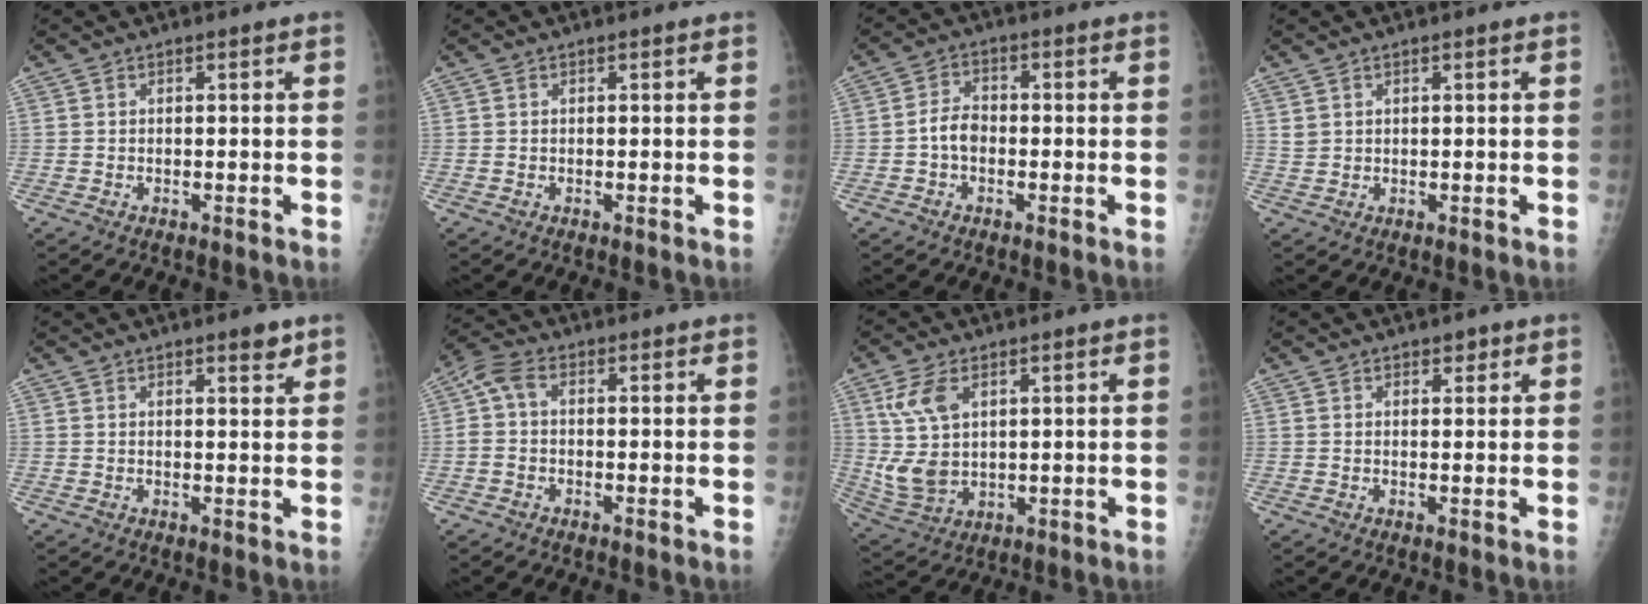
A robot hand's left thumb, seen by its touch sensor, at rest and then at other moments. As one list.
[{"total": 0.0}, {"total": 4.1, "force": [-1.1, 2.8, 2.7], "torque": [-0.039, 0.016, -0.026]}, {"total": 1.2, "force": [0.6, 1.0, 0.3], "torque": [0.007, -0.001, 0.012]}, {"total": 2.3, "force": [1.7, 0.6, 1.4], "torque": [-0.013, -0.011, 0.023]}, {"total": 4.7, "force": [0.1, 2.9, 3.7], "torque": [-0.081, 0.016, -0.007]}, {"total": 10.3, "force": [3.3, 6.2, 7.6], "torque": [-0.150, -0.012, 0.076]}, {"total": 1.5, "force": [1.0, 0.9, 0.6], "torque": [0.005, -0.004, 0.011]}]